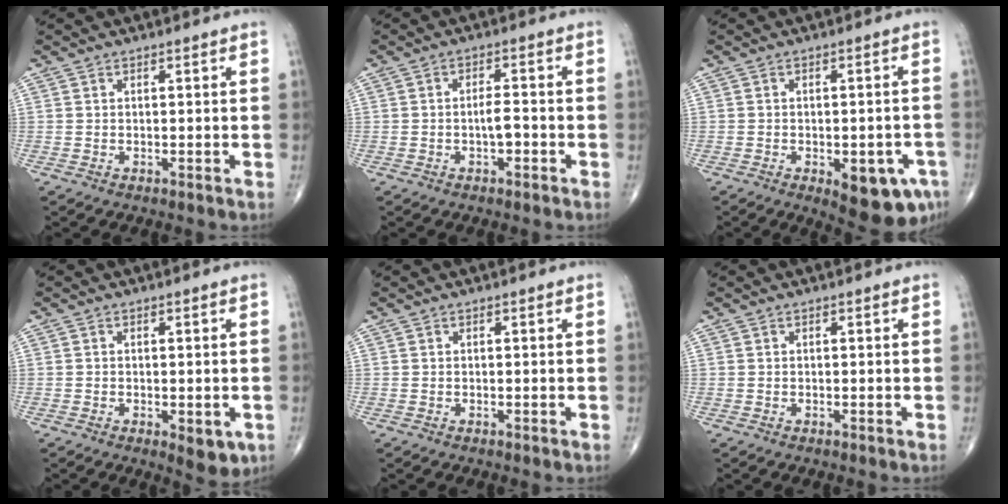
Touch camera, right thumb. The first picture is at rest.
{"total": 3.1, "force": [-1.0, 1.2, 2.7], "torque": [-0.041, 0.011, -0.019]}
{"total": 10.9, "force": [-4.8, 4.6, 8.6], "torque": [-0.087, 0.010, -0.053]}
{"total": 4.7, "force": [-1.6, 2.1, 3.9], "torque": [-0.038, -0.007, -0.016]}
{"total": 0.0}
{"total": 0.0}